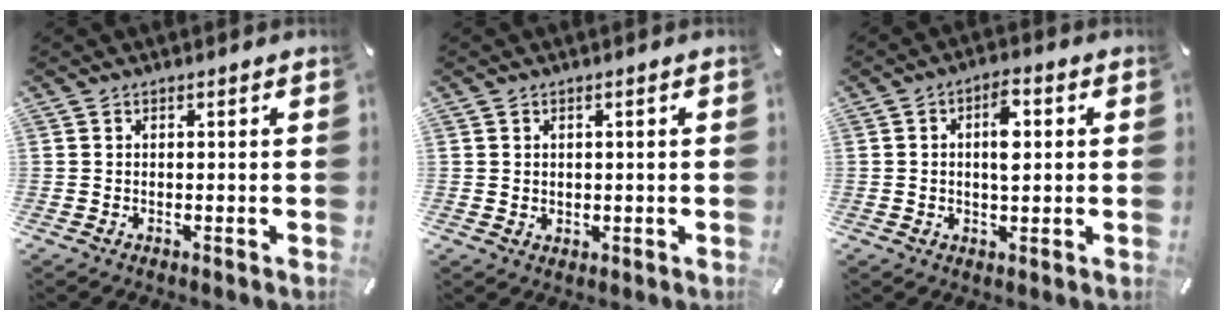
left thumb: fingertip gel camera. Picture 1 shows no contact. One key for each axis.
{"total": 1.5, "fx": 0.6, "fy": 1.4, "fz": 0.1, "tx": -0.003, "ty": 0.005, "tz": 0.009}
{"total": 6.8, "fx": 1.0, "fy": 3.4, "fz": 5.8, "tx": -0.082, "ty": 0.001, "tz": 0.009}